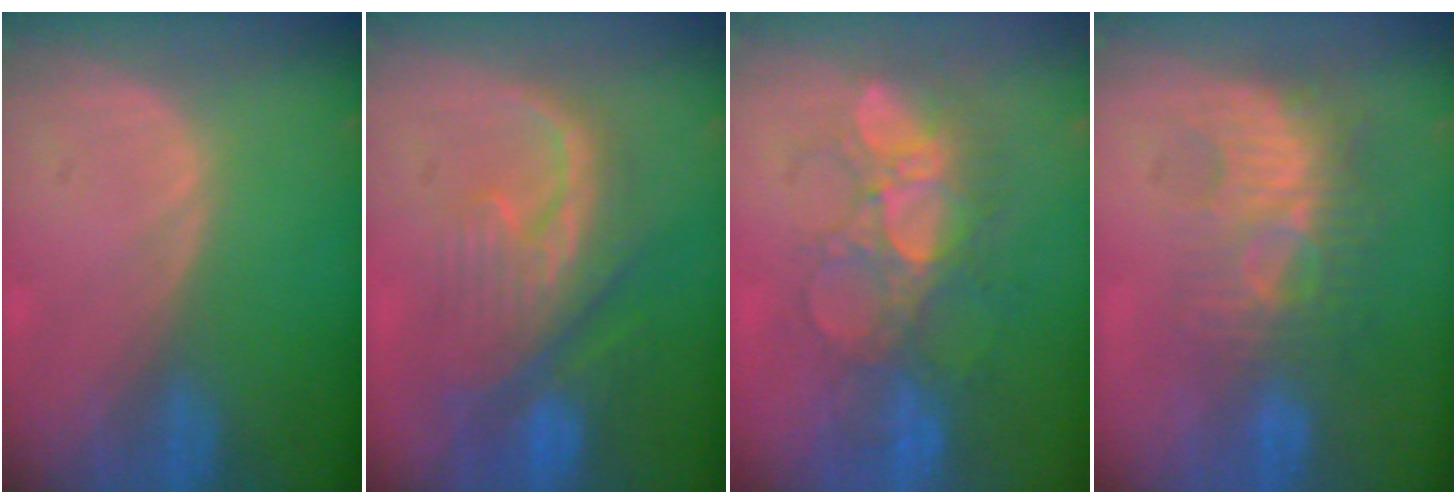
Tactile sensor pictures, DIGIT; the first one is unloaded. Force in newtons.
{"total": 9.7, "press": 9.2, "slide": 3.2}
{"total": 8.7, "press": 8.3, "slide": 2.4}
{"total": 9.4, "press": 8.4, "slide": 4.3}